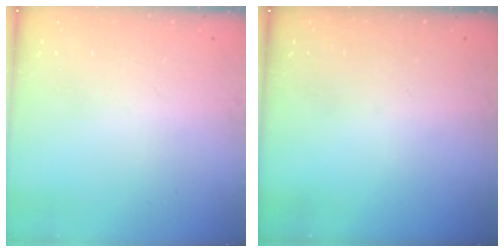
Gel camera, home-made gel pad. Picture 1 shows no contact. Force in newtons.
{"total": 0.0}